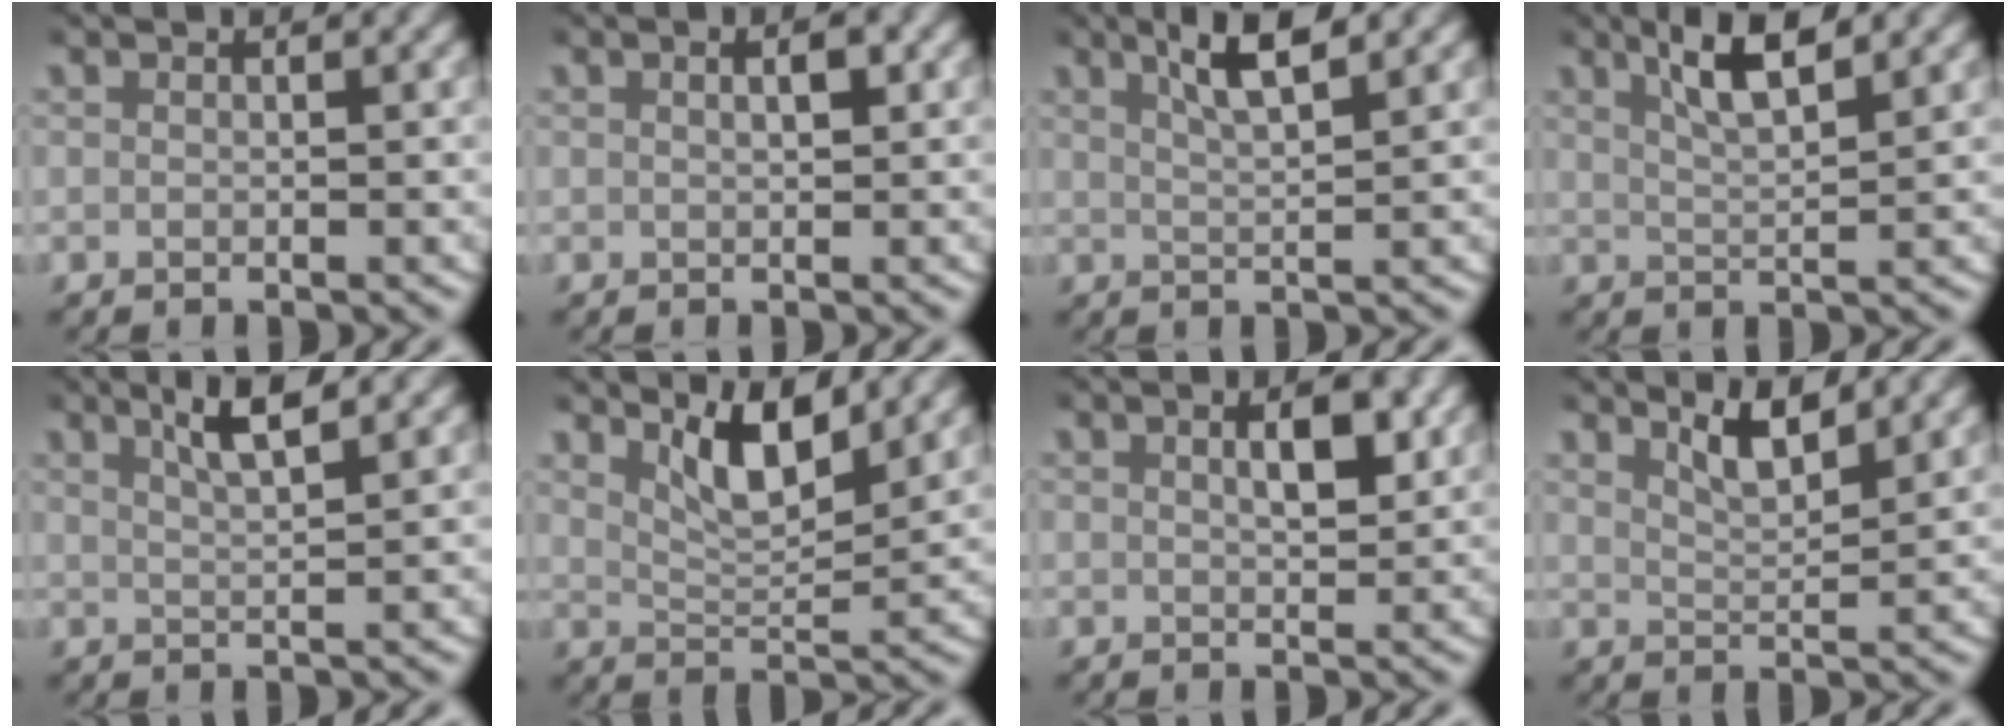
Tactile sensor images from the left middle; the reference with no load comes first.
{"total": 1.2, "force": [0.4, 0.5, 1.0], "torque": [-0.007, 0.009, 0.004]}
{"total": 4.0, "force": [2.7, 0.4, 2.9], "torque": [-0.053, 0.010, 0.044]}
{"total": 4.2, "force": [2.8, 0.7, 3.0], "torque": [-0.056, 0.008, 0.046]}
{"total": 3.5, "force": [2.5, 0.1, 2.4], "torque": [-0.042, 0.010, 0.040]}
{"total": 4.3, "force": [3.1, 1.0, 2.8], "torque": [-0.048, -0.004, 0.055]}
{"total": 2.8, "force": [1.0, 1.1, 2.4], "torque": [-0.030, 0.006, 0.012]}
{"total": 3.0, "force": [2.6, 0.3, 1.4], "torque": [-0.031, -0.003, 0.046]}